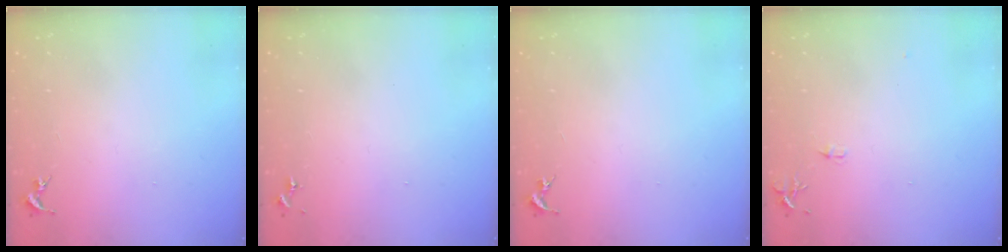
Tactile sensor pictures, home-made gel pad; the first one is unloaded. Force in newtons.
{"total": 0.0}
{"total": 0.0}
{"total": 6.2, "press": 6.1, "slide": 0.7}